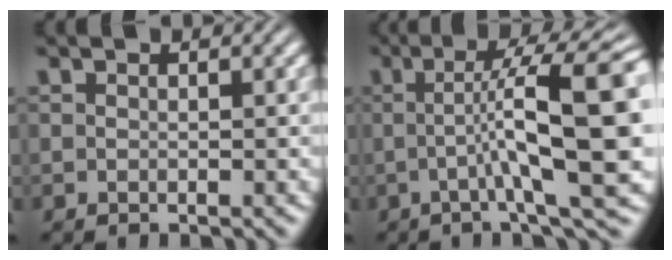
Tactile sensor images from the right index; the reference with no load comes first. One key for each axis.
{"total": 9.6, "fx": 0.1, "fy": 1.4, "fz": 9.5, "tx": -0.116, "ty": 0.002, "tz": 0.008}